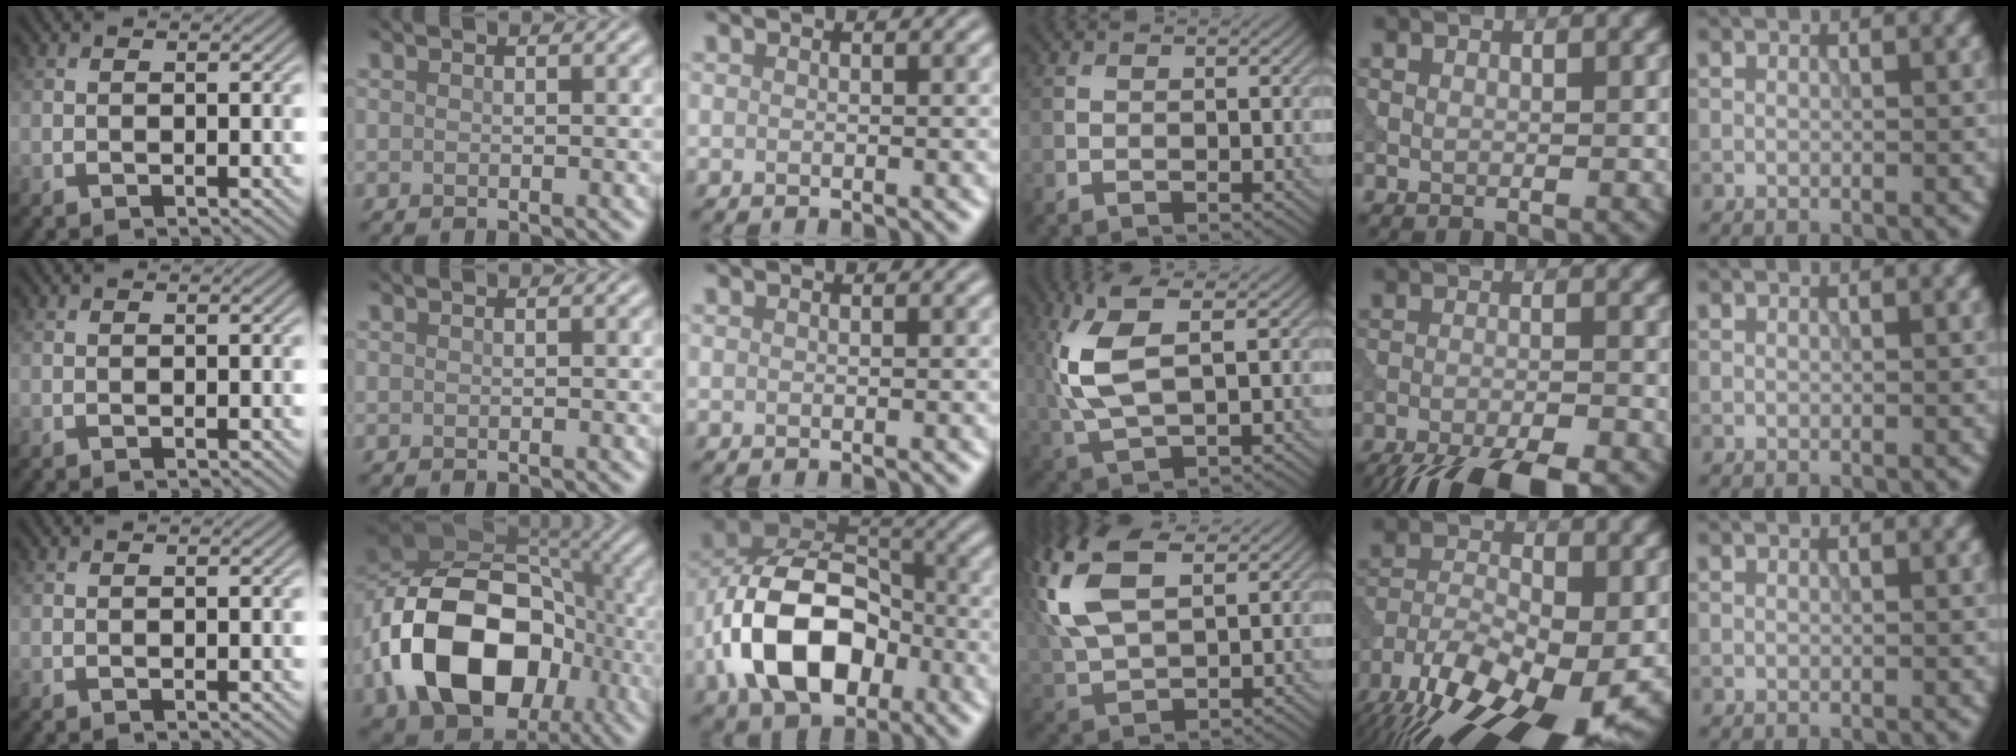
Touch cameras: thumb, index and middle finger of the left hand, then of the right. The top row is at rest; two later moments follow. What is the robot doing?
{"motion": "insert", "object": "power adapter"}